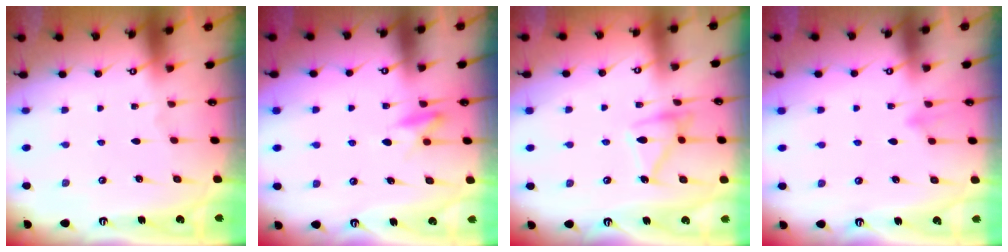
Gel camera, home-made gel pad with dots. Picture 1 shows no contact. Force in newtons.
{"total": 9.1, "press": 9.0, "slide": 1.4}
{"total": 13.7, "press": 13.7, "slide": 0.9}
{"total": 7.7, "press": 7.6, "slide": 1.4}